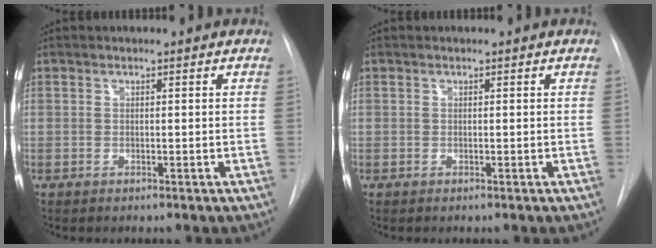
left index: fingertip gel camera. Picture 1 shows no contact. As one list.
[{"total": 0.0}]